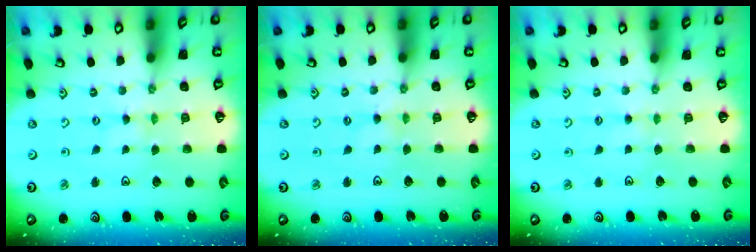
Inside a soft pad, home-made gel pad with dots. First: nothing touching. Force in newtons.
{"total": 1.2, "press": 1.2, "slide": 0.3}
{"total": 2.3, "press": 2.3, "slide": 0.3}